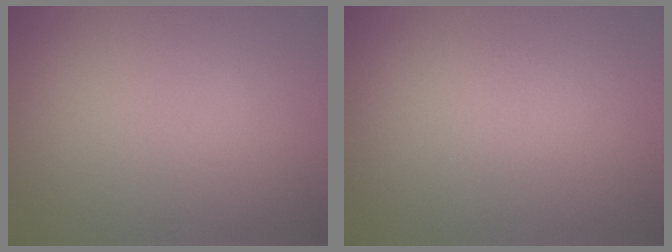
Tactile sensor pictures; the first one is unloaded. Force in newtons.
{"total": 0.5, "press": 0.5, "slide": 0.1}